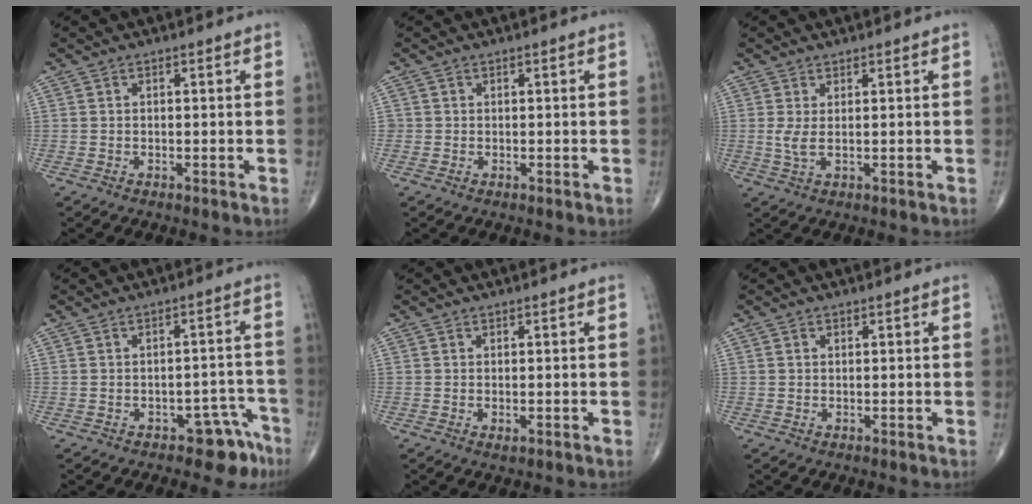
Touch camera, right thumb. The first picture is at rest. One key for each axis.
{"total": 0.7, "fx": -0.1, "fy": 0.6, "fz": 0.0, "tx": 0.006, "ty": 0.005, "tz": -0.004}
{"total": 2.6, "fx": 0.4, "fy": 0.8, "fz": 2.4, "tx": -0.059, "ty": -0.006, "tz": 0.013}
{"total": 5.5, "fx": -3.9, "fy": 3.1, "fz": 2.5, "tx": -0.001, "ty": 0.044, "tz": -0.046}
{"total": 0.9, "fx": -0.2, "fy": 0.4, "fz": 0.8, "tx": -0.015, "ty": -0.004, "tz": -0.002}
{"total": 0.7, "fx": 0.2, "fy": 0.5, "fz": 0.3, "tx": -0.004, "ty": -0.001, "tz": 0.005}